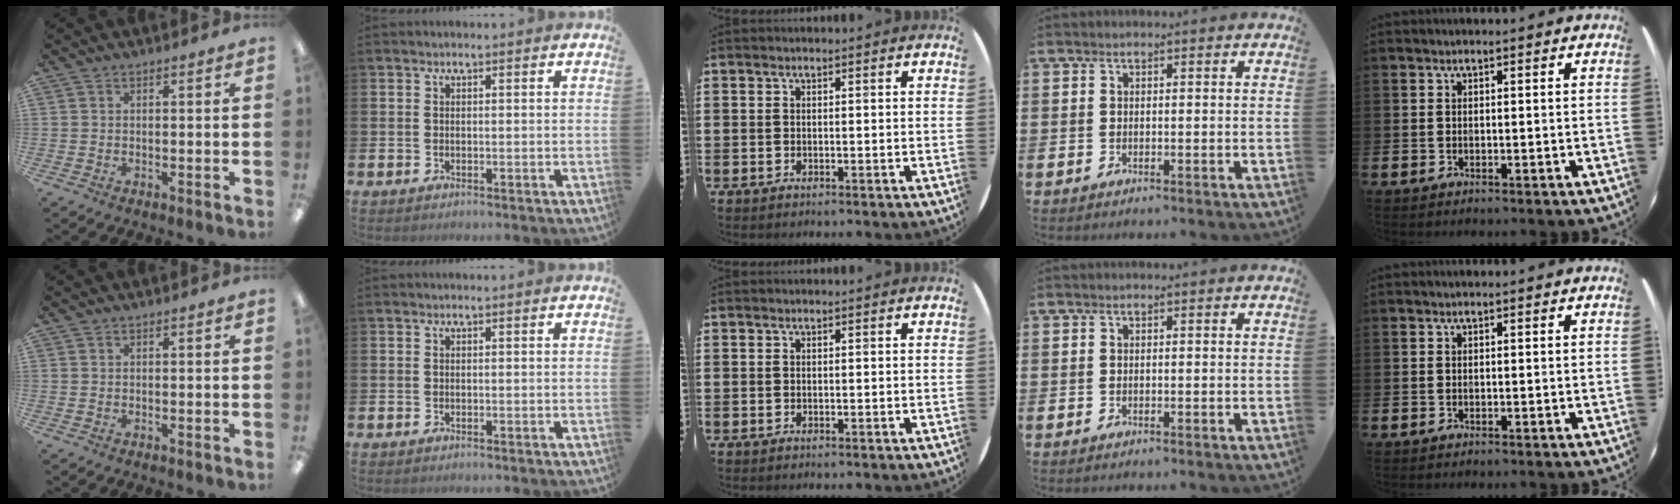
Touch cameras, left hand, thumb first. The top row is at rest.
{}